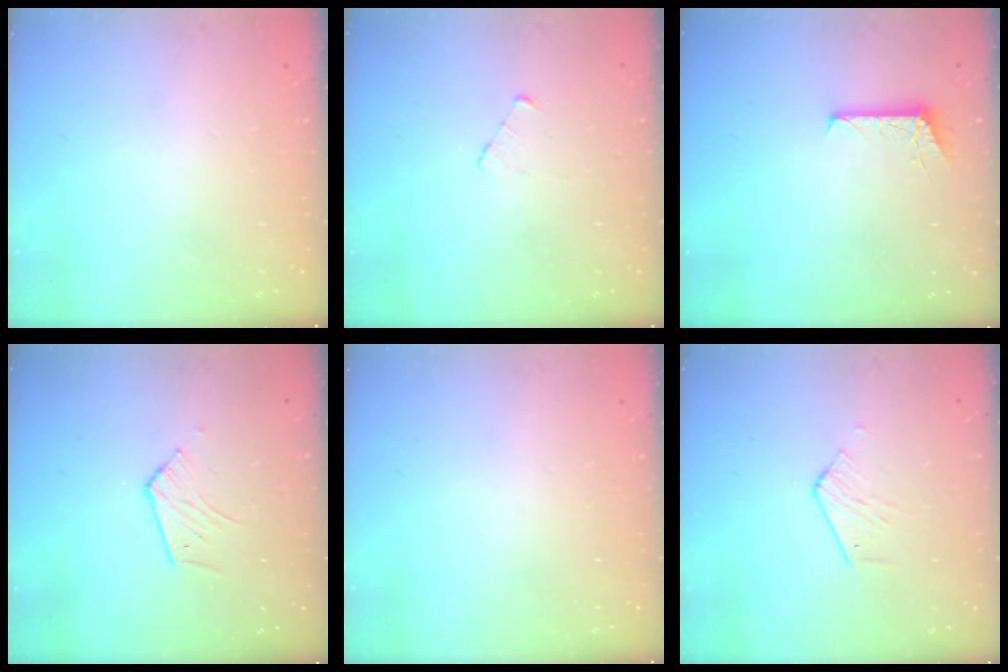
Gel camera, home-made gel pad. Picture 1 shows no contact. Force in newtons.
{"total": 2.5, "press": 2.5, "slide": 0.3}
{"total": 5.9, "press": 5.9, "slide": 0.6}
{"total": 4.7, "press": 4.7, "slide": 0.4}
{"total": 0.0}
{"total": 4.1, "press": 4.0, "slide": 0.2}